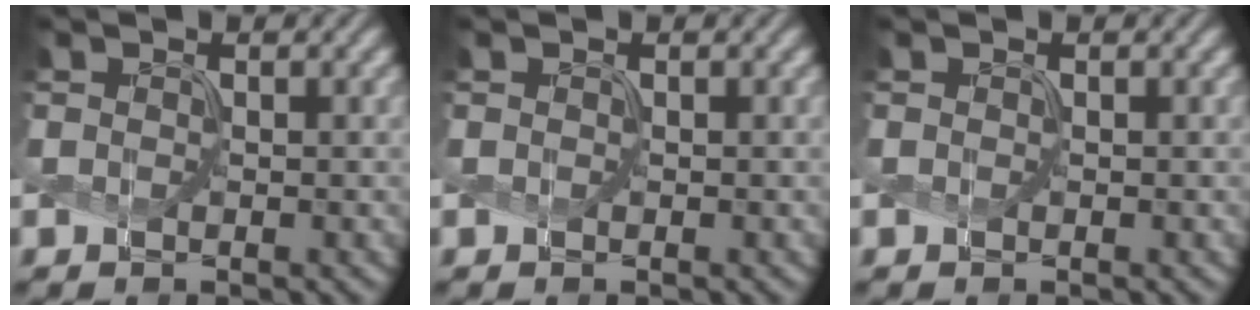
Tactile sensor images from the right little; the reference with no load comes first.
{"total": 0.0}
{"total": 0.0}